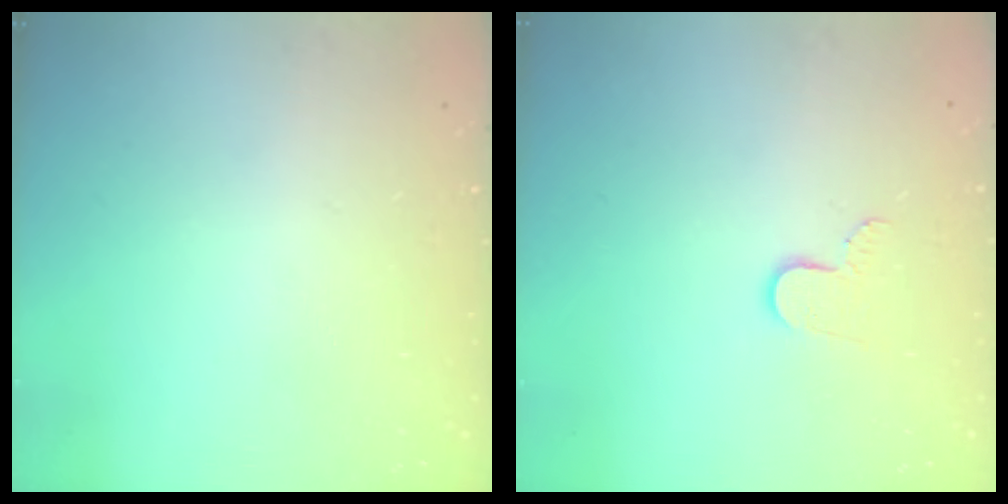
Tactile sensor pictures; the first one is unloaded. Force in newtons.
{"total": 7.0, "press": 7.0, "slide": 0.5}